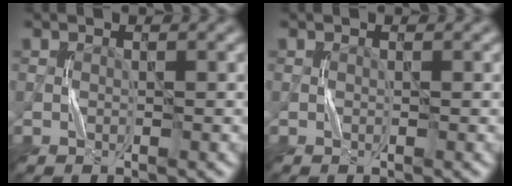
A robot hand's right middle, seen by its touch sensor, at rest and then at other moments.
{"total": 0.0}